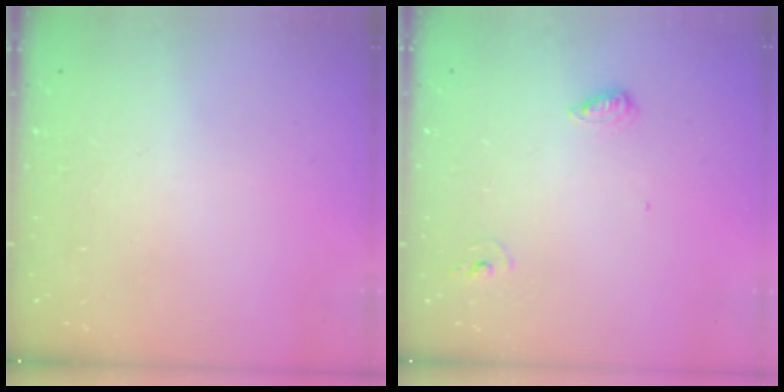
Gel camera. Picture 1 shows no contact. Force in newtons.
{"total": 6.0, "press": 5.8, "slide": 1.5}